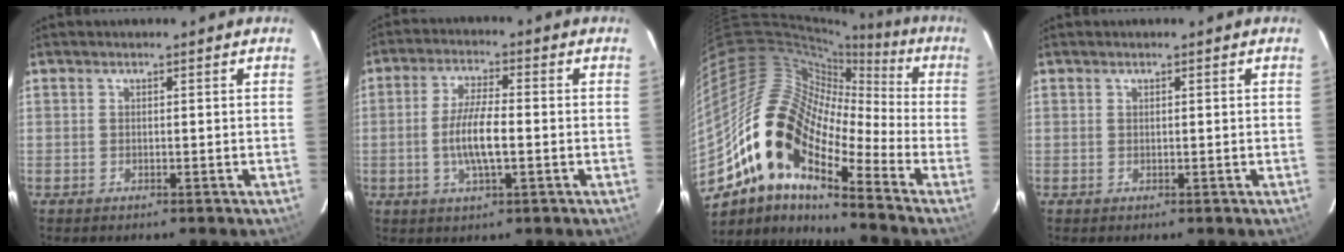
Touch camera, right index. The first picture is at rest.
{"total": 7.6, "force": [-1.4, 1.8, 7.2], "torque": [-0.142, -0.002, -0.027]}
{"total": 16.9, "force": [-8.7, 6.9, 12.8], "torque": [-0.204, -0.007, -0.183]}
{"total": 0.0}